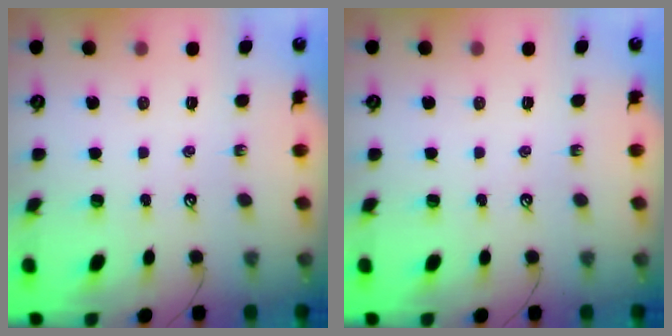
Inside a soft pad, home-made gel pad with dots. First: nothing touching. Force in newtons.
{"total": 0.0}